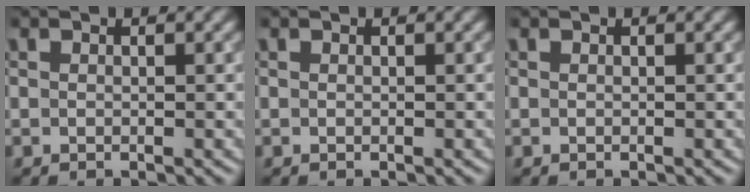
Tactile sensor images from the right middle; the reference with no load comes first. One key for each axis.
{"total": 0.0}
{"total": 0.0}